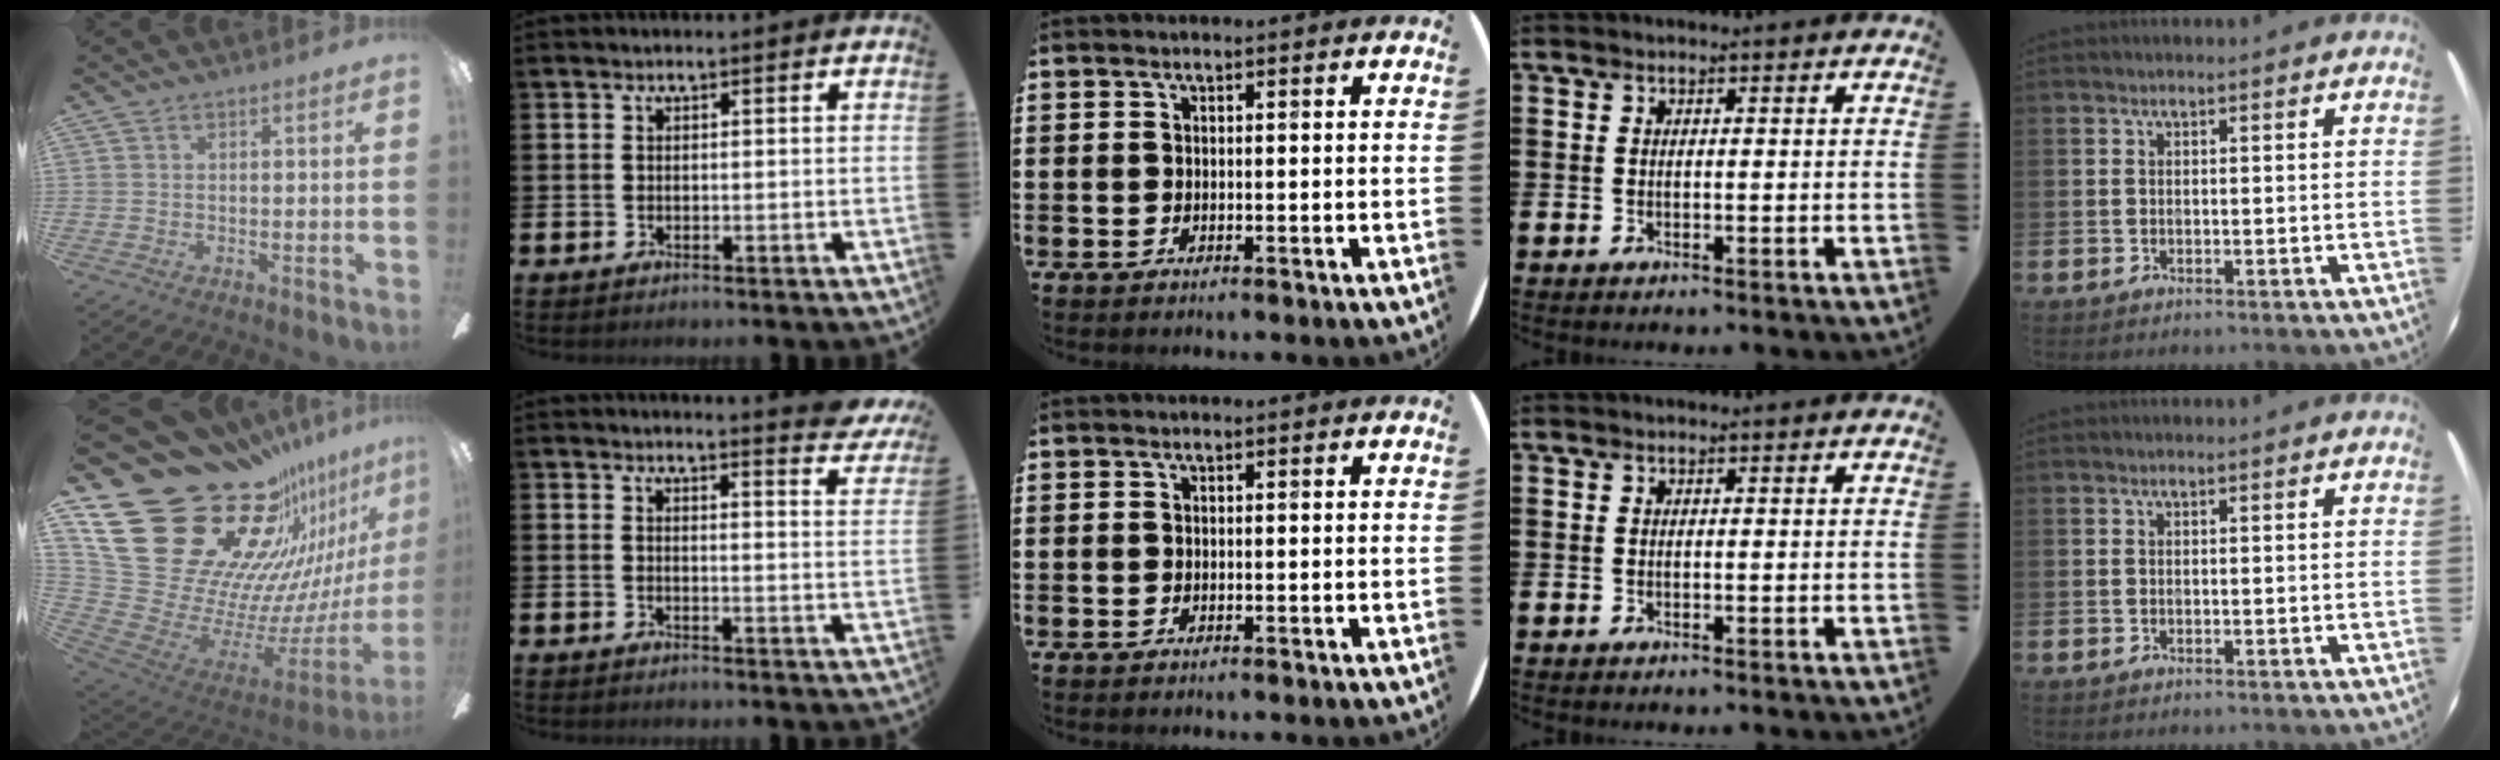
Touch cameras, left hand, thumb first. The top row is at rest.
{"thumb": {"total": 36.1, "force": [22.0, 20.9, 19.5], "torque": [-0.263, -0.220, 0.494]}, "index": {"total": 3.6, "force": [3.5, -0.2, 0.4], "torque": [0.002, -0.029, 0.058]}}